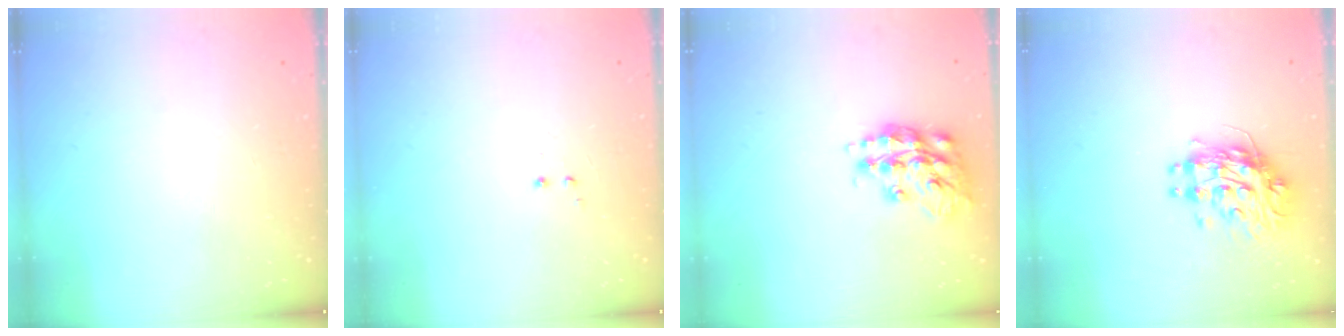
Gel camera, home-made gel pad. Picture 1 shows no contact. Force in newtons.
{"total": 1.2, "press": 1.0, "slide": 0.6}
{"total": 16.0, "press": 16.0, "slide": 1.2}
{"total": 10.7, "press": 10.7, "slide": 0.9}